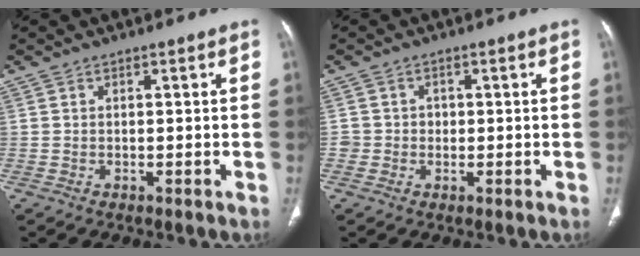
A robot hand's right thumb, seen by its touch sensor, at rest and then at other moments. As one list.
[{"total": 2.3, "force": [-0.3, 2.3, 0.2], "torque": [0.015, 0.010, -0.006]}]